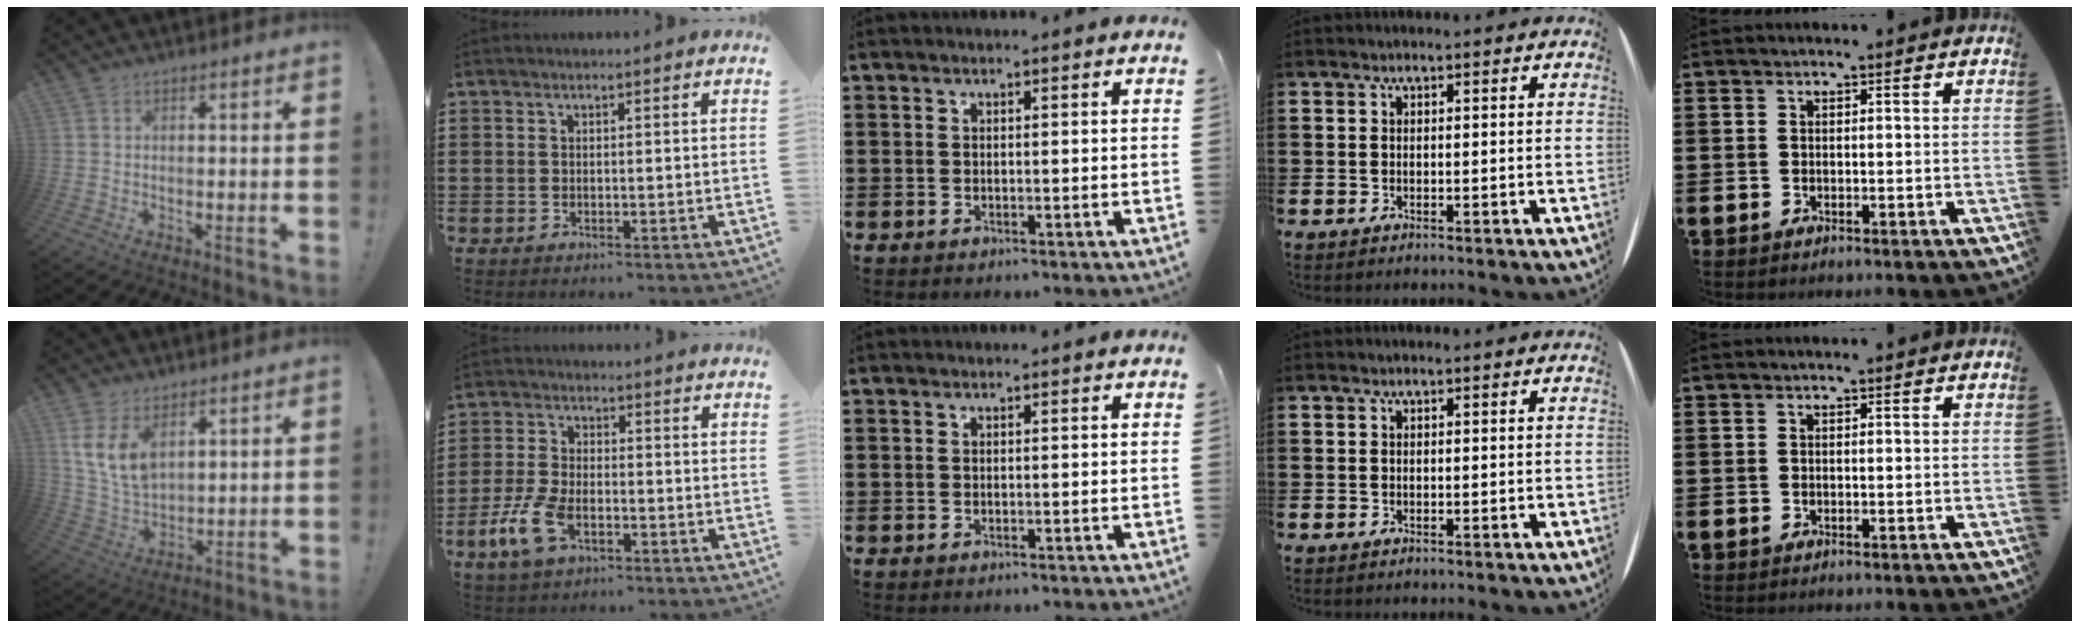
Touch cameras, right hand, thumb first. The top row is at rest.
{"thumb": {"total": 9.4, "force": [5.1, 5.6, 5.6], "torque": [-0.111, -0.022, 0.101]}, "index": {"total": 7.4, "force": [-3.2, 3.6, 5.6], "torque": [-0.147, -0.009, -0.067]}}